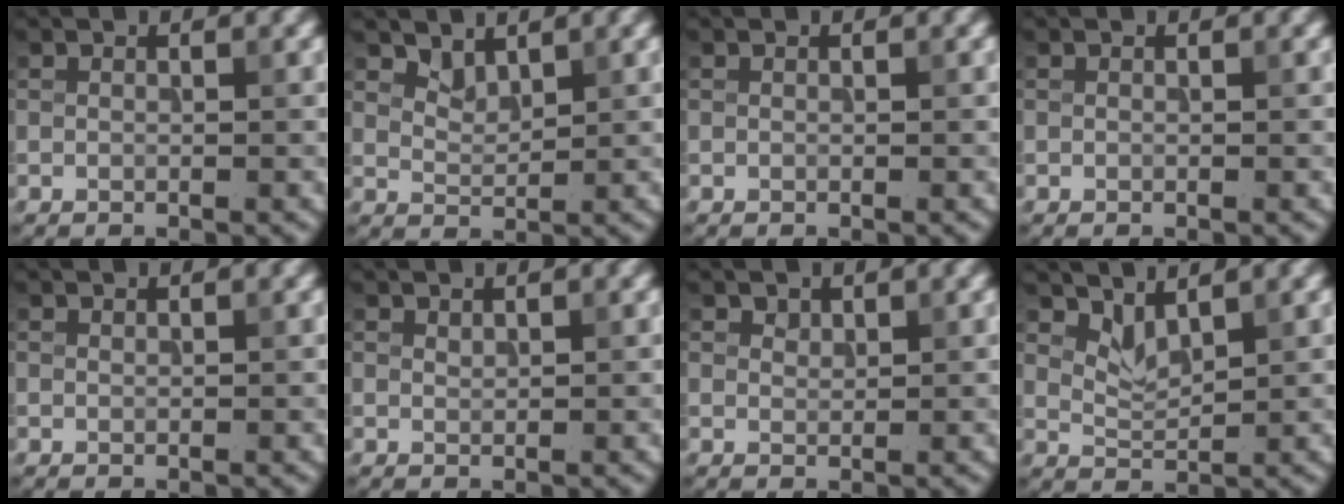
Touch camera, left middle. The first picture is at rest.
{"total": 1.7, "force": [1.4, 0.7, 0.6], "torque": [-0.015, -0.006, 0.030]}
{"total": 0.0}
{"total": 0.0}
{"total": 0.0}
{"total": 0.5, "force": [0.5, 0.2, 0.1], "torque": [-0.003, -0.002, 0.012]}
{"total": 0.9, "force": [0.7, 0.5, 0.1], "torque": [-0.005, -0.001, 0.015]}
{"total": 2.1, "force": [1.7, 0.6, 1.1], "torque": [-0.027, -0.012, 0.039]}